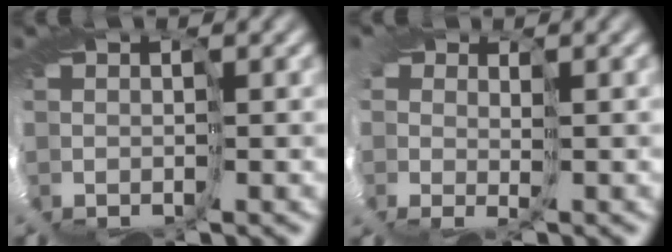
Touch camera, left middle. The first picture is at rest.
{"total": 4.8, "force": [0.5, 3.6, 3.1], "torque": [-0.041, 0.001, 0.000]}